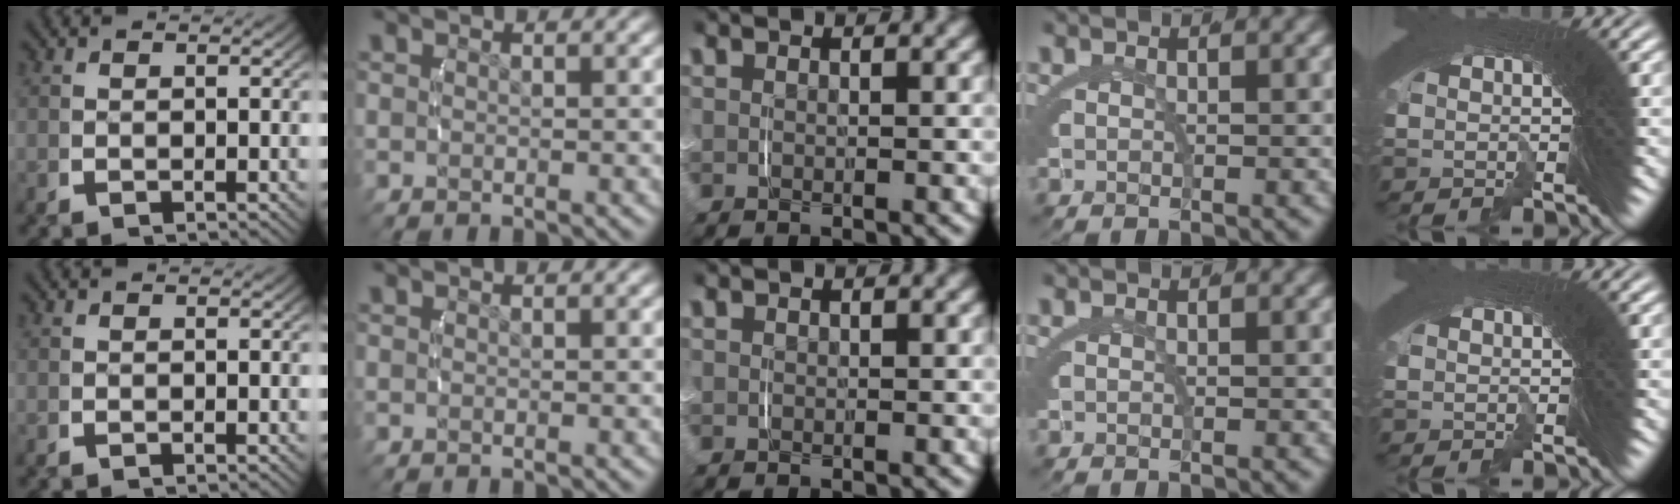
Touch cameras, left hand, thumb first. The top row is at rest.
{}